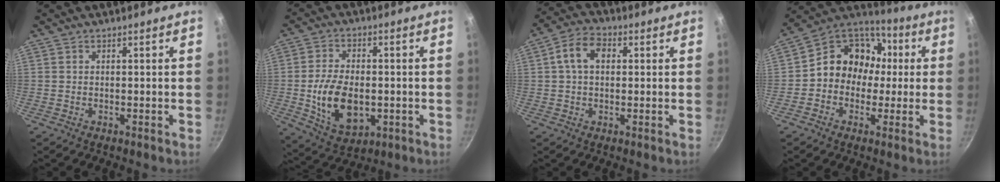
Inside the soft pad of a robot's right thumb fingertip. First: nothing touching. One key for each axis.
{"total": 13.2, "fx": -1.9, "fy": 8.2, "fz": 10.2, "tx": -0.173, "ty": 0.002, "tz": -0.021}
{"total": 7.3, "fx": 1.3, "fy": 4.9, "fz": 5.2, "tx": -0.078, "ty": 0.018, "tz": 0.012}
{"total": 14.7, "fx": 0.4, "fy": 12.6, "fz": 7.5, "tx": -0.071, "ty": 0.049, "tz": -0.014}